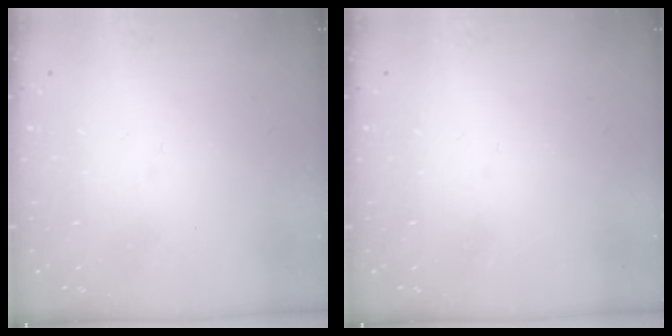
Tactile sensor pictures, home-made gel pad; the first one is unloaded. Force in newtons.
{"total": 0.0}